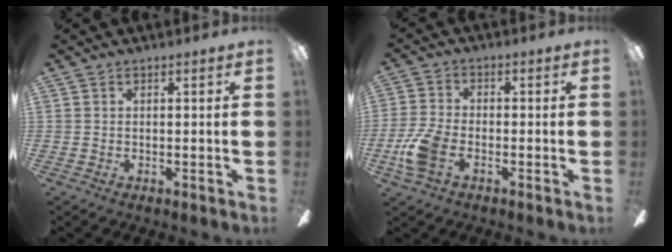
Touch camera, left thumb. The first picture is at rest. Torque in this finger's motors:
{"motor_torque": [1.01, 1.10, 0.01, 0.04, 0.04]}